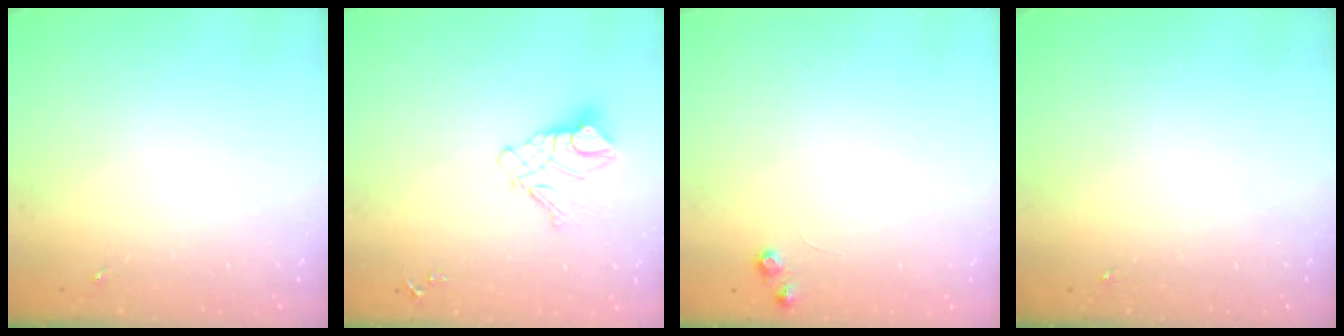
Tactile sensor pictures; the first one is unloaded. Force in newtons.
{"total": 12.1, "press": 12.0, "slide": 1.2}
{"total": 5.7, "press": 5.6, "slide": 0.9}
{"total": 0.0}